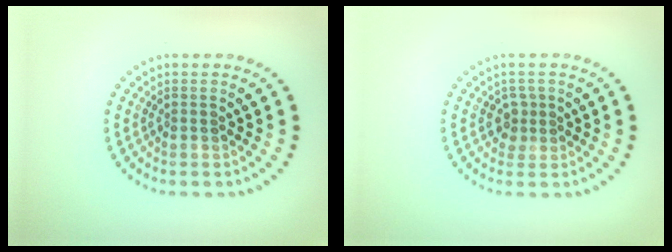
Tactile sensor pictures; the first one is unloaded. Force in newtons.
{"total": 1.7, "press": 1.3, "slide": 1.0}